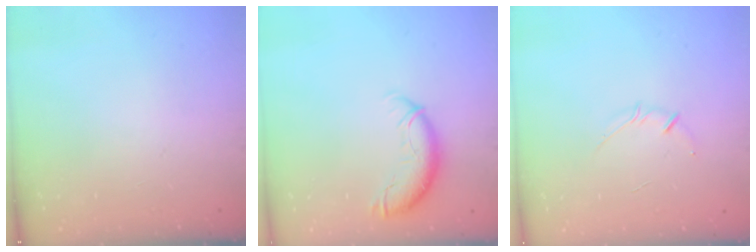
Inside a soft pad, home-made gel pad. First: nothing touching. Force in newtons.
{"total": 9.9, "press": 9.9, "slide": 1.3}
{"total": 3.3, "press": 3.2, "slide": 0.6}